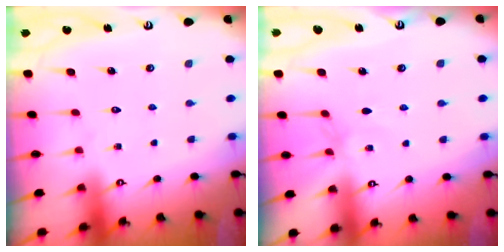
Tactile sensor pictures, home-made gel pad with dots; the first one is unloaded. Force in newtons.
{"total": 2.2, "press": 2.1, "slide": 0.4}